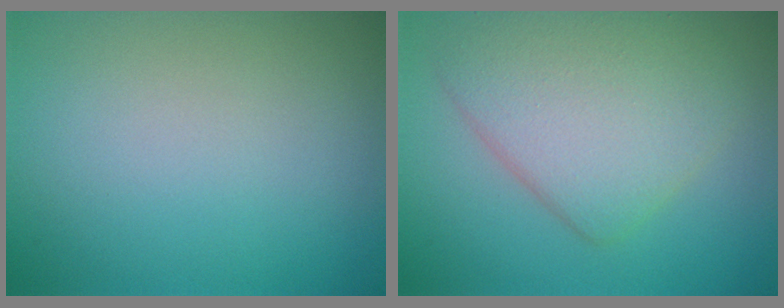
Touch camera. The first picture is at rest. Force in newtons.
{"total": 6.6, "press": 6.6, "slide": 0.3}